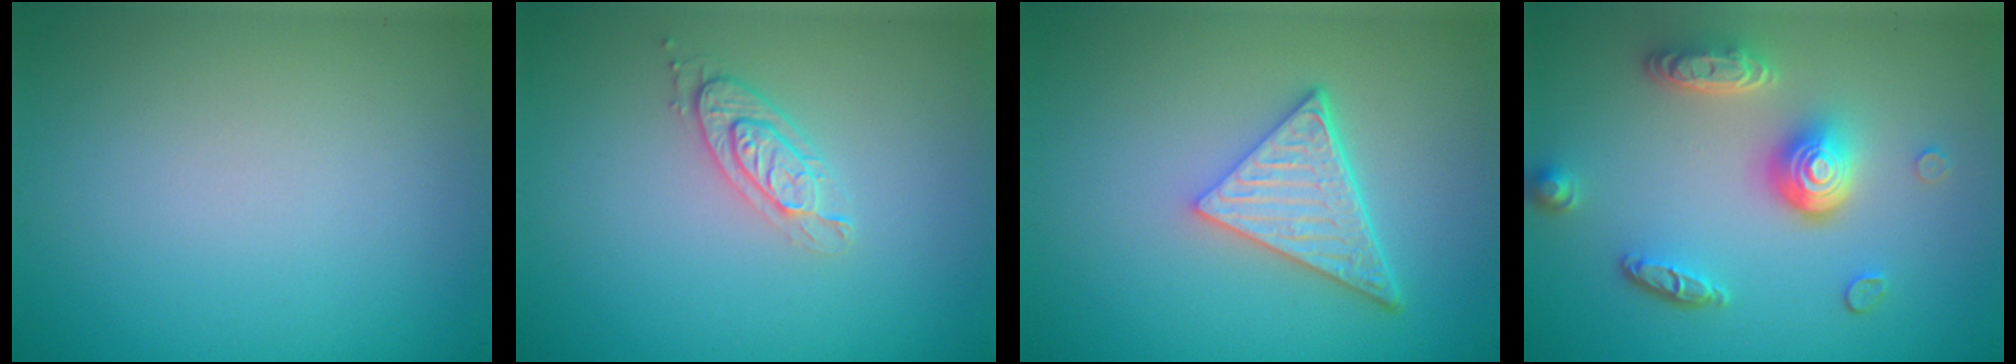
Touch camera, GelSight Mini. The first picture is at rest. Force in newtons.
{"total": 2.1, "press": 1.9, "slide": 0.9}
{"total": 5.0, "press": 3.5, "slide": 3.6}
{"total": 5.2, "press": 3.8, "slide": 3.6}